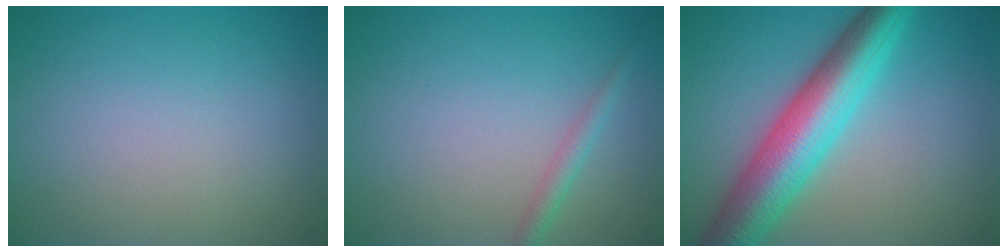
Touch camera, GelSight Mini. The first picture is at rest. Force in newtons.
{"total": 1.5, "press": 1.5, "slide": 0.1}
{"total": 9.0, "press": 9.0, "slide": 0.1}